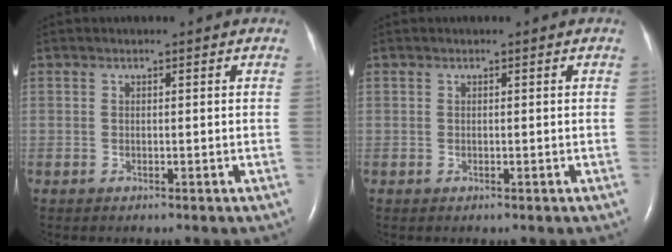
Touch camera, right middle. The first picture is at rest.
{"total": 0.0}